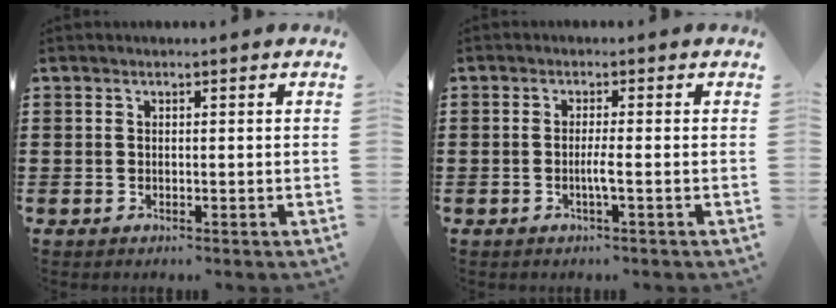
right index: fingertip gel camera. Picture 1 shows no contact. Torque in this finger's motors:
{"motor_torque": [0.09, 0.06, 0.05, 0.03]}